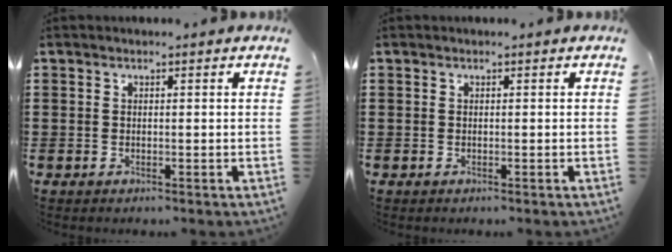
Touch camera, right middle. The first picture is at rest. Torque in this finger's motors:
{"motor_torque": [0.34, -0.14, 0.08, 0.01]}